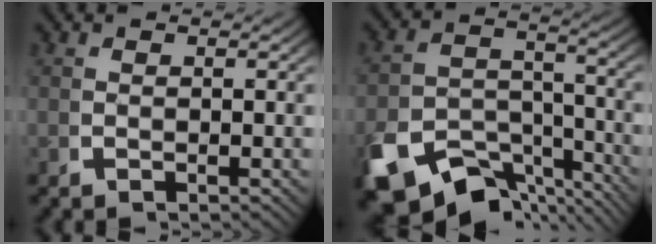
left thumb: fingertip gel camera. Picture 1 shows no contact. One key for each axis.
{"total": 11.4, "fx": -7.5, "fy": 6.2, "fz": 6.0, "tx": -0.098, "ty": -0.040, "tz": -0.112}